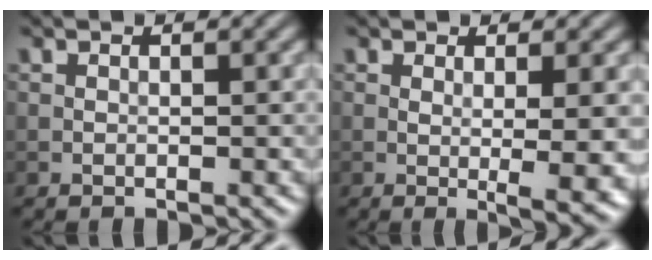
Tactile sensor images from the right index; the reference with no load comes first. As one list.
[{"total": 5.0, "force": [-0.1, 1.0, 4.9], "torque": [-0.069, -0.011, 0.003]}]